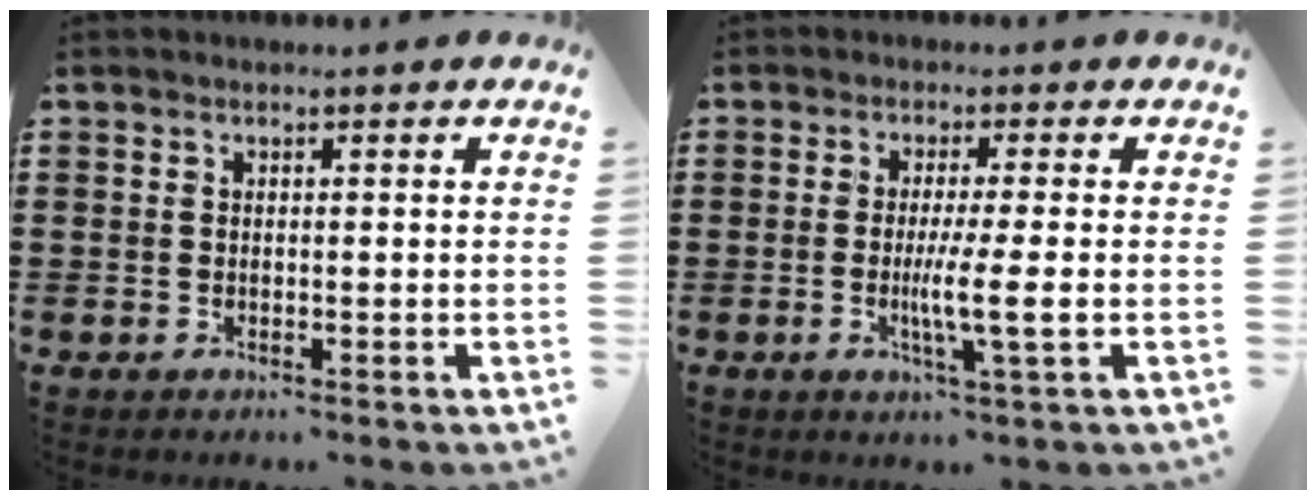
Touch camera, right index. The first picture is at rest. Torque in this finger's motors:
{"motor_torque": [1.77, 0.03, 0.45, 0.10]}